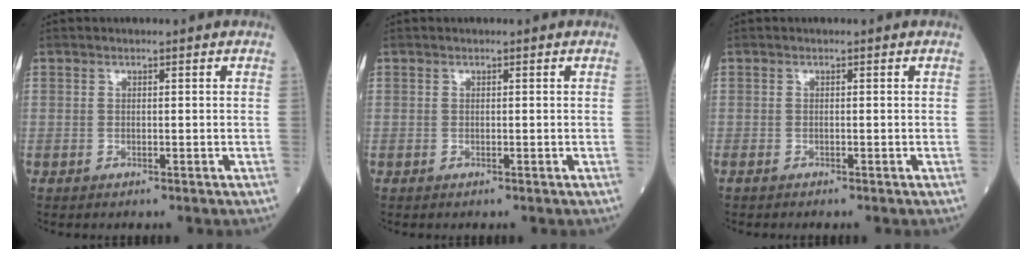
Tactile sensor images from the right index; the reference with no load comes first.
{"total": 0.0}
{"total": 0.7, "force": [-0.7, 0.1, 0.3], "torque": [-0.006, -0.002, -0.012]}